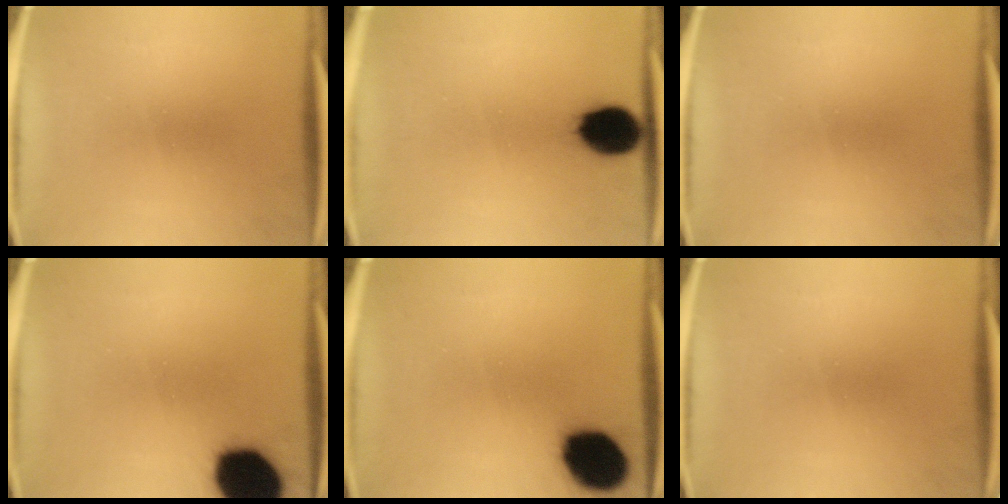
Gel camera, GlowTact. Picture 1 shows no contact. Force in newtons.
{"total": 11.2}
{"total": 0.0}
{"total": 18.7}
{"total": 15.5}
{"total": 0.0}